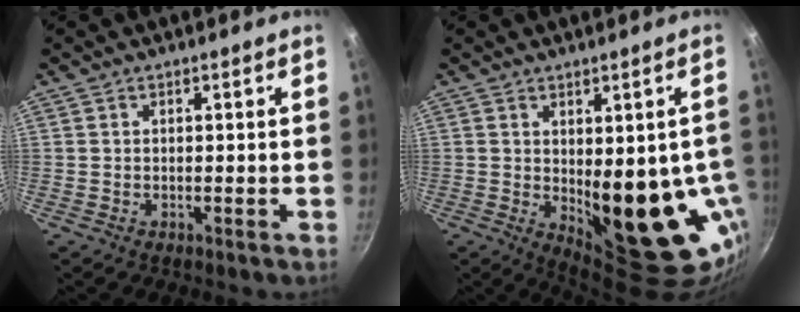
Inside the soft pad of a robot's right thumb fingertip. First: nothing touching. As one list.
[{"total": 18.8, "force": [-1.6, 8.7, 16.5], "torque": [-0.167, -0.029, 0.004]}]